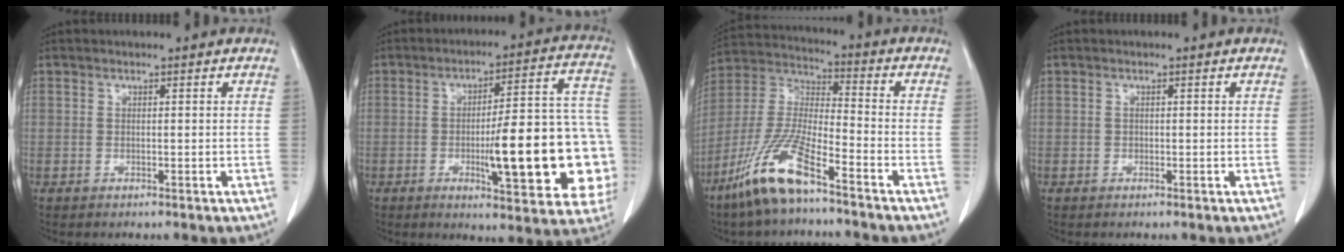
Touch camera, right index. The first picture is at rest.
{"total": 21.1, "force": [-4.5, 3.9, 20.3], "torque": [-0.188, 0.031, -0.047]}
{"total": 12.7, "force": [-8.5, 1.7, 9.4], "torque": [-0.206, -0.020, -0.170]}
{"total": 0.0}